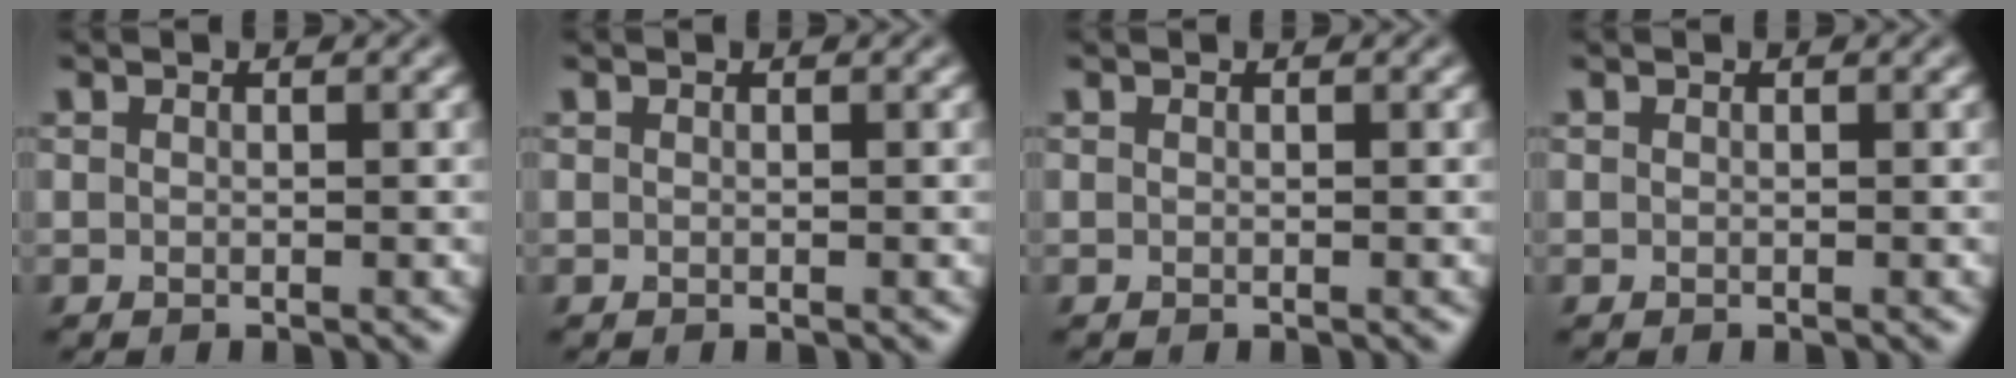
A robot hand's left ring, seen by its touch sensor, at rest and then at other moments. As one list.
[{"total": 0.0}, {"total": 0.0}, {"total": 0.0}]